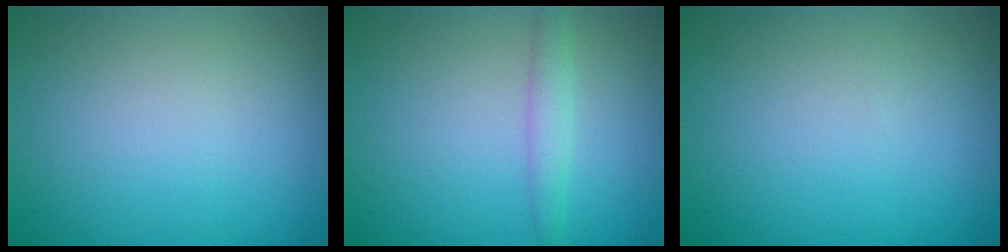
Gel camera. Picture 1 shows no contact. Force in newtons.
{"total": 1.5, "press": 1.5, "slide": 0.0}
{"total": 0.0}